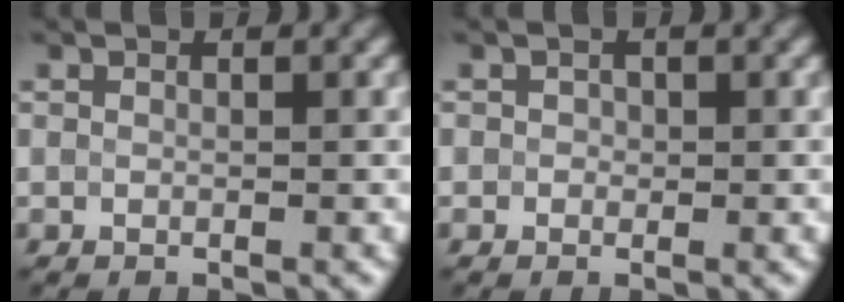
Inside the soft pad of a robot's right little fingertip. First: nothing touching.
{"total": 0.7, "force": [0.1, 0.7, 0.1], "torque": [0.005, -0.004, -0.001]}